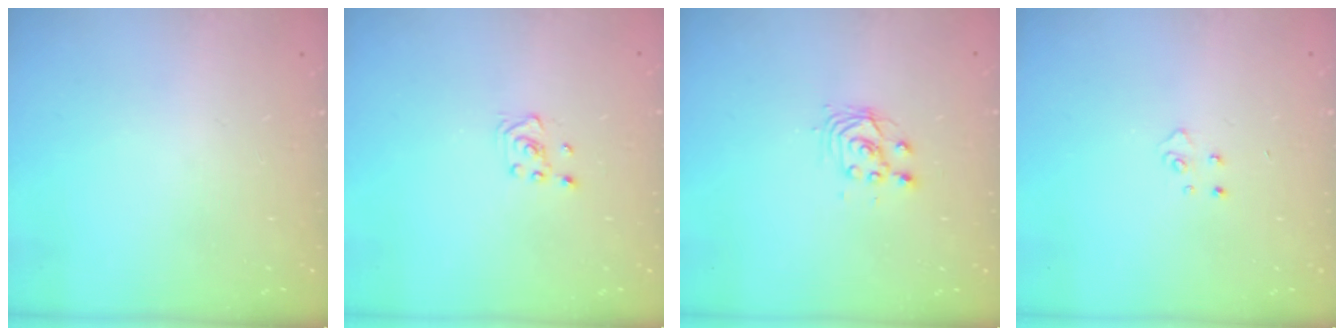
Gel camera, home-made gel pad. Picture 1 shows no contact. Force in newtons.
{"total": 2.8, "press": 2.6, "slide": 1.1}
{"total": 3.1, "press": 3.0, "slide": 0.3}
{"total": 3.3, "press": 3.3, "slide": 0.4}